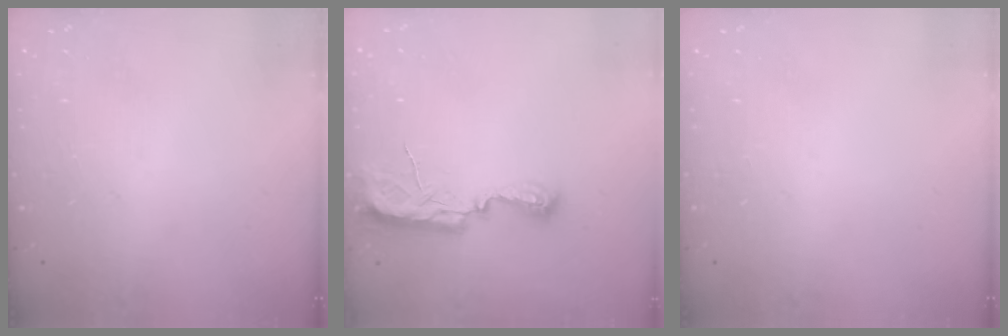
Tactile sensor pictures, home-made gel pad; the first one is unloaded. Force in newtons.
{"total": 7.7, "press": 7.7, "slide": 0.8}
{"total": 0.0}